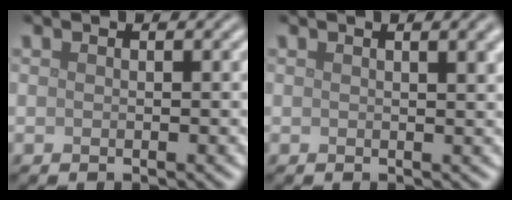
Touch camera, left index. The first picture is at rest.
{"total": 2.6, "force": [1.2, 0.8, 2.1], "torque": [-0.014, 0.007, 0.015]}